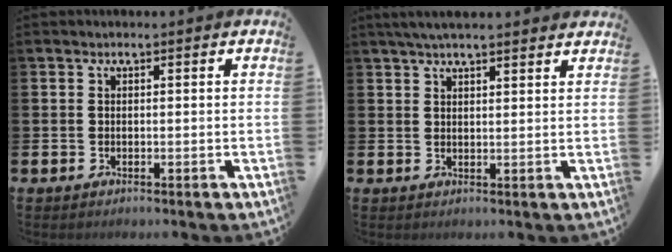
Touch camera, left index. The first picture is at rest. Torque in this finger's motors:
{"motor_torque": [0.97, -1.17, 0.67, 0.09]}